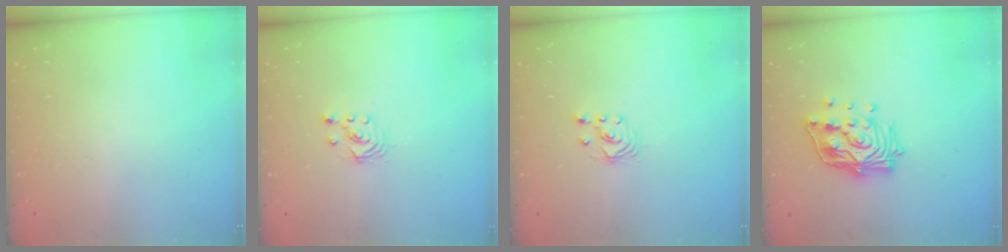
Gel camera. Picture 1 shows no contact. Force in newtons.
{"total": 1.7, "press": 1.7, "slide": 0.2}
{"total": 1.7, "press": 1.7, "slide": 0.2}
{"total": 14.6, "press": 14.5, "slide": 1.8}